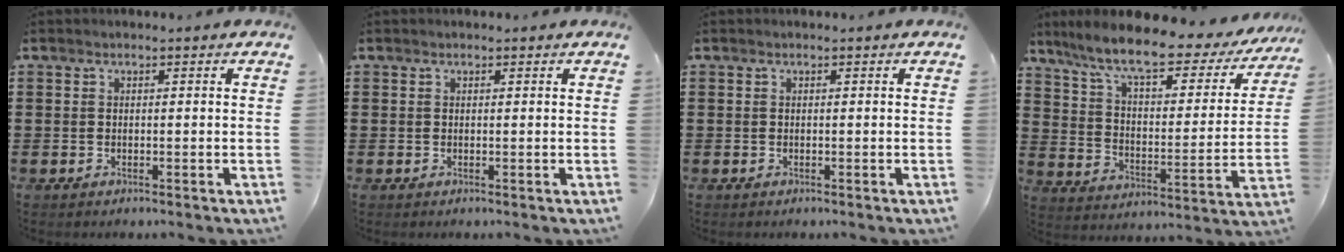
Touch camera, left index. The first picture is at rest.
{"total": 0.0}
{"total": 0.0}
{"total": 9.8, "force": [7.8, 1.4, 5.8], "torque": [-0.141, -0.042, 0.129]}